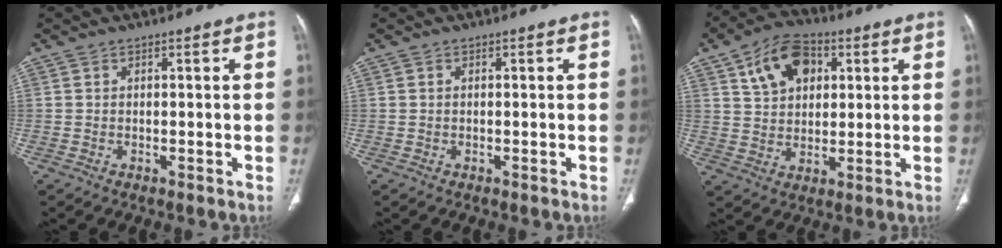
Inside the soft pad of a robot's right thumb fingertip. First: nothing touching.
{"total": 0.0}
{"total": 11.6, "force": [4.5, 7.7, 7.4], "torque": [-0.098, -0.002, 0.076]}